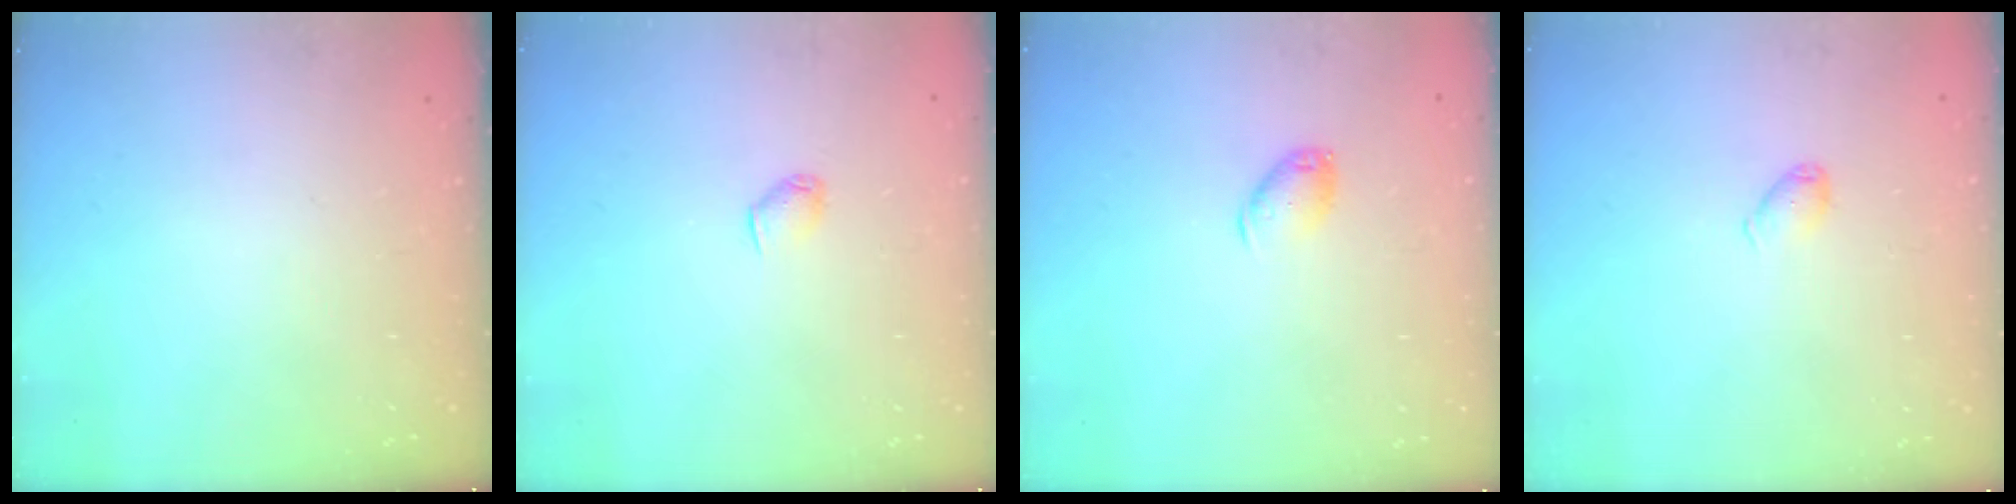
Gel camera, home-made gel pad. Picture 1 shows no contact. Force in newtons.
{"total": 3.0, "press": 2.9, "slide": 0.7}
{"total": 6.3, "press": 6.3, "slide": 0.2}
{"total": 4.3, "press": 4.2, "slide": 0.7}